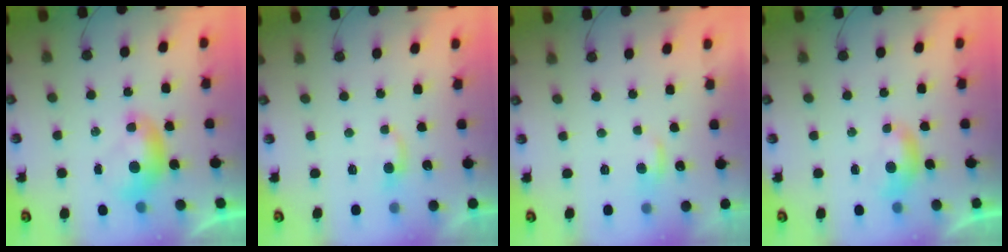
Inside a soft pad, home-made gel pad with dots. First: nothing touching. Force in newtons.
{"total": 3.7, "press": 3.6, "slide": 0.4}
{"total": 0.9, "press": 0.8, "slide": 0.4}
{"total": 2.4, "press": 2.3, "slide": 0.5}